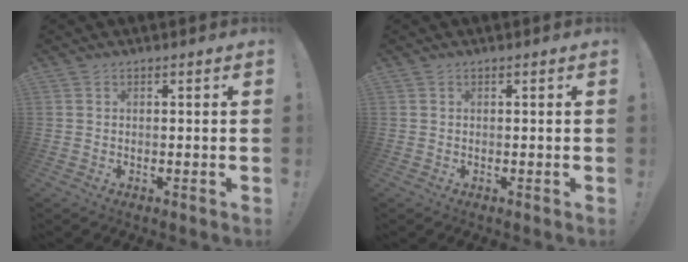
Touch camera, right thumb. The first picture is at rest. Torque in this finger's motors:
{"motor_torque": [-0.19, -0.02, -0.13, 0.13, 0.05]}